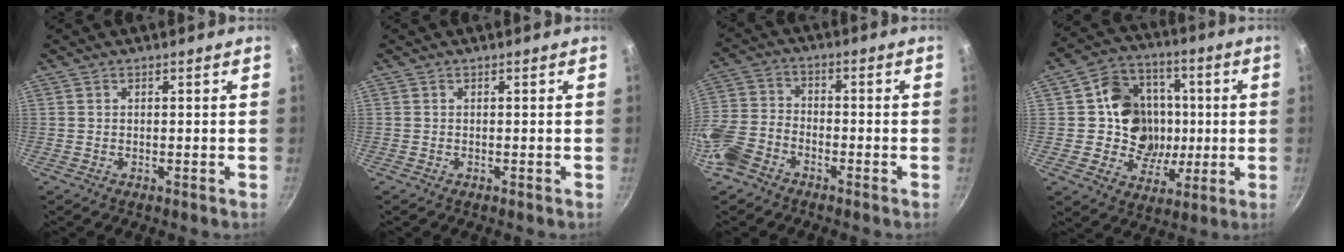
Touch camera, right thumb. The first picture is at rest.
{"total": 0.0}
{"total": 10.4, "force": [-6.0, 6.6, 5.3], "torque": [-0.103, 0.044, -0.136]}
{"total": 15.4, "force": [0.7, 13.9, 6.5], "torque": [-0.065, 0.013, 0.010]}